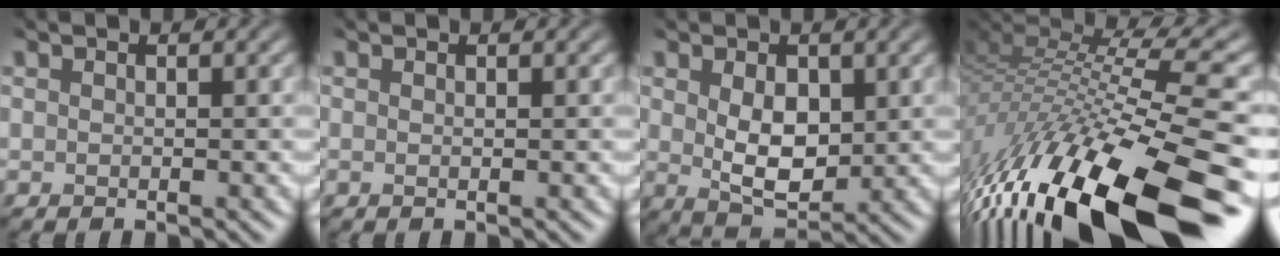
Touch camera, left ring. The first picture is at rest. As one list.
[{"total": 0.0}, {"total": 4.7, "force": [0.3, 2.8, 3.7], "torque": [-0.082, -0.013, 0.012]}, {"total": 15.6, "force": [-8.3, 3.9, 12.7], "torque": [-0.239, 0.008, -0.144]}]